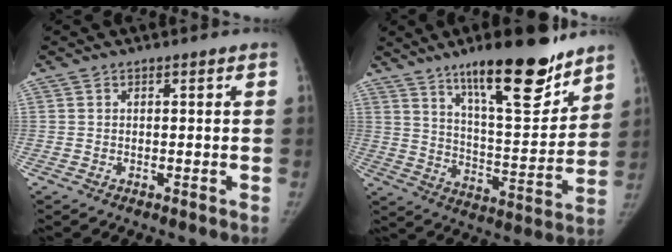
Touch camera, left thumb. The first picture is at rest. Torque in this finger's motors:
{"motor_torque": [1.43, -0.50, 1.48, -1.29, 0.45]}